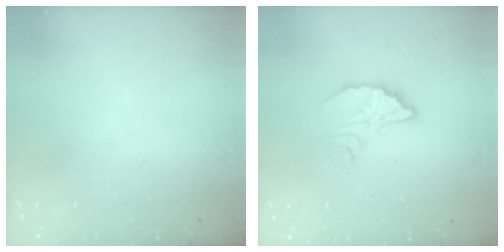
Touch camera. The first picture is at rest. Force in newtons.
{"total": 5.9, "press": 5.9, "slide": 0.2}